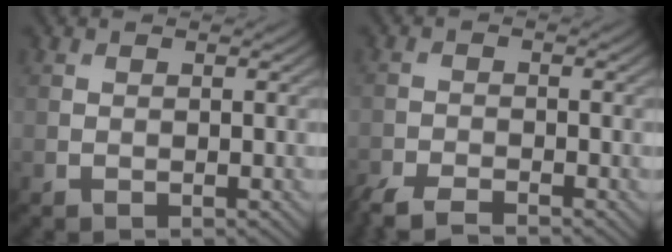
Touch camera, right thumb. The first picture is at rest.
{"total": 4.2, "force": [-3.6, 0.9, 2.0], "torque": [-0.045, -0.011, -0.075]}